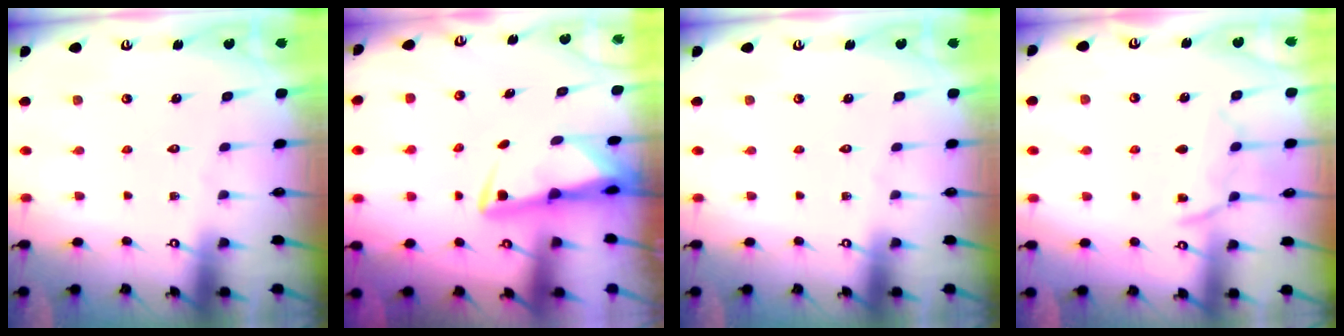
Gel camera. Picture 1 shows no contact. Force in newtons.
{"total": 2.7, "press": 2.6, "slide": 0.5}
{"total": 0.0}
{"total": 9.8, "press": 9.7, "slide": 1.2}